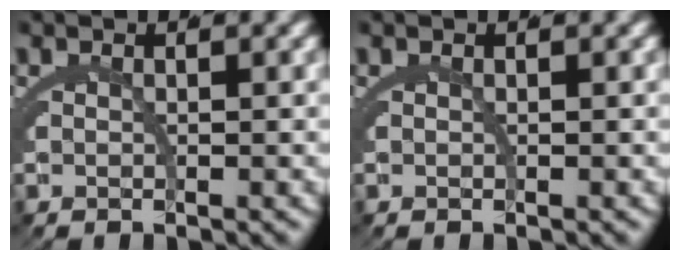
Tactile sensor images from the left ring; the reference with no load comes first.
{"total": 0.0}